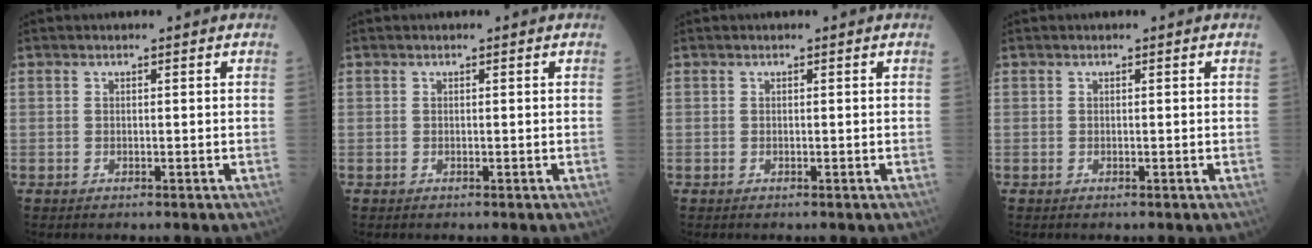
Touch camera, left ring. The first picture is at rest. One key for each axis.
{"total": 0.0}
{"total": 0.0}
{"total": 0.0}